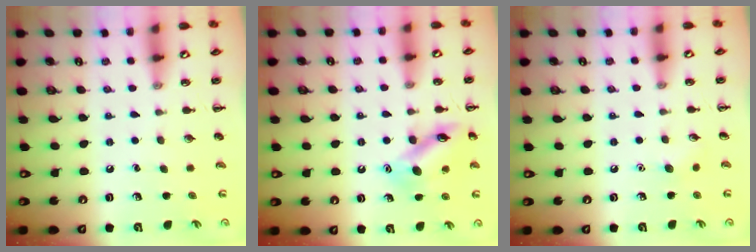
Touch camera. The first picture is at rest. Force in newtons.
{"total": 14.1, "press": 14.0, "slide": 1.1}
{"total": 4.9, "press": 4.7, "slide": 1.5}